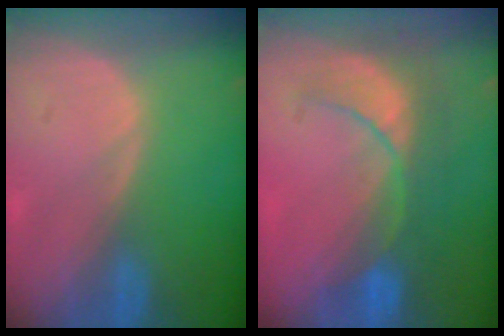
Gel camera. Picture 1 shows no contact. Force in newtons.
{"total": 8.4, "press": 7.9, "slide": 2.6}